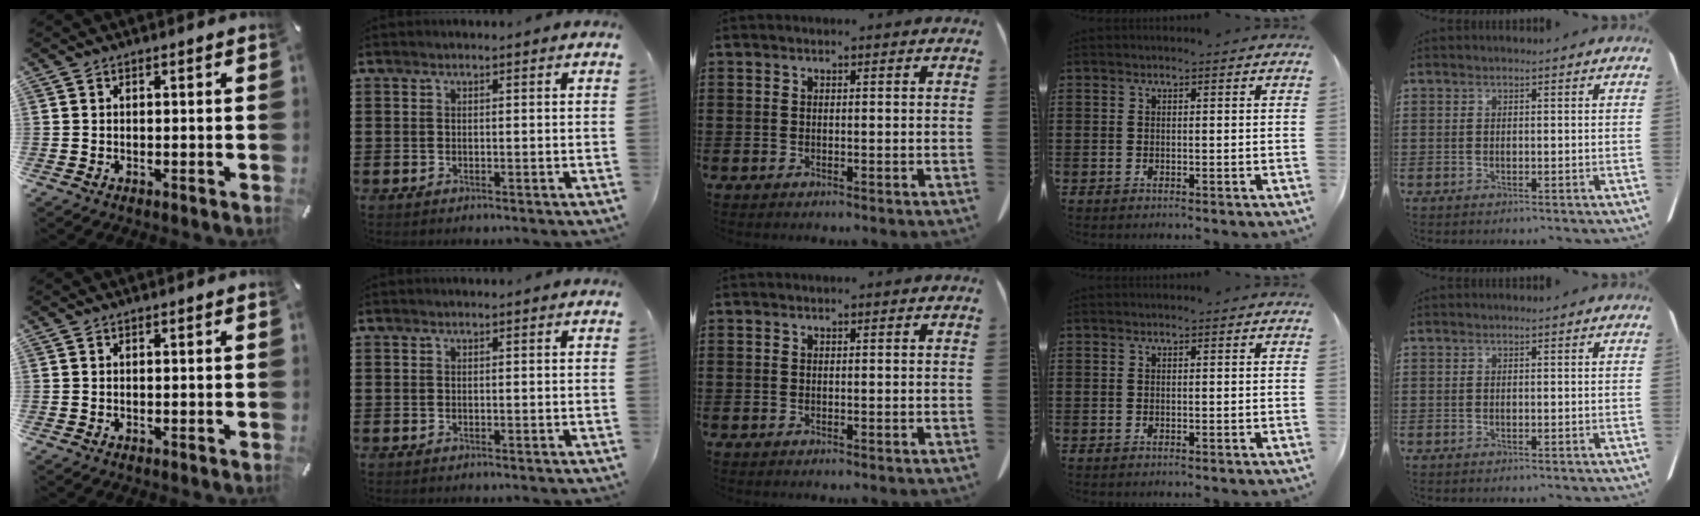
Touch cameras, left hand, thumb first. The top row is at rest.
{}